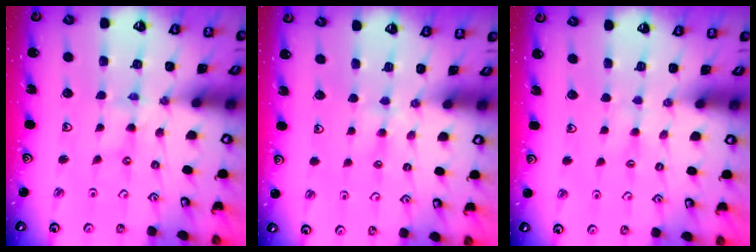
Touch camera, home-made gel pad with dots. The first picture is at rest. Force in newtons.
{"total": 3.2, "press": 3.2, "slide": 0.6}
{"total": 2.0, "press": 1.9, "slide": 0.4}